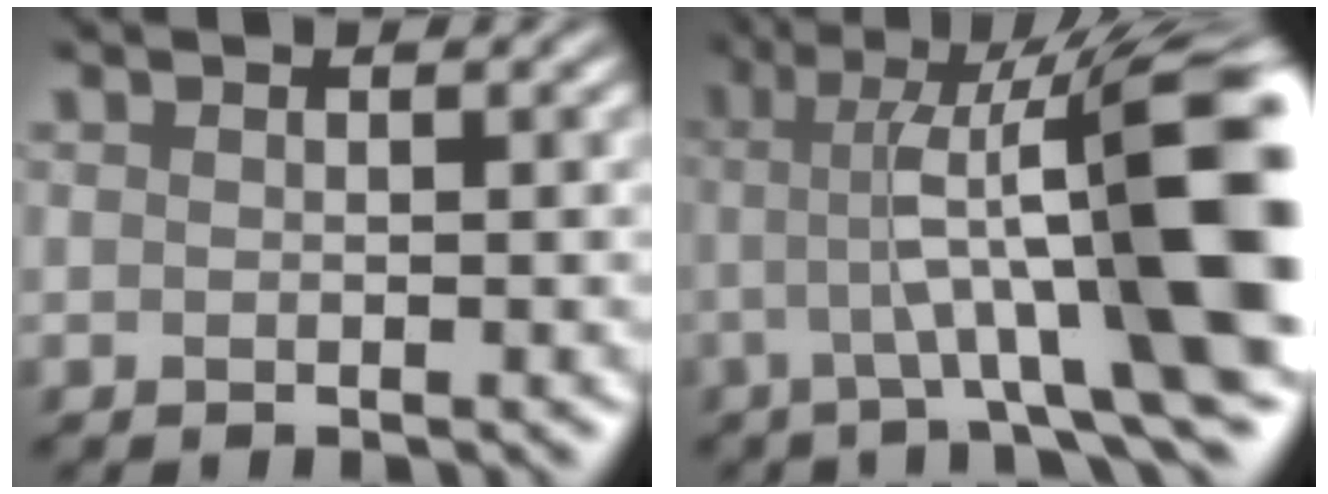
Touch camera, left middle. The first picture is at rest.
{"total": 10.7, "force": [-1.1, 1.7, 10.5], "torque": [-0.192, 0.017, 0.011]}